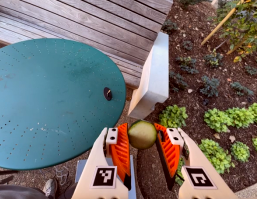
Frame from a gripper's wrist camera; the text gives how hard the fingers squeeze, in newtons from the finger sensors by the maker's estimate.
{"total": 10.9, "left": 10.5, "right": 11.3}